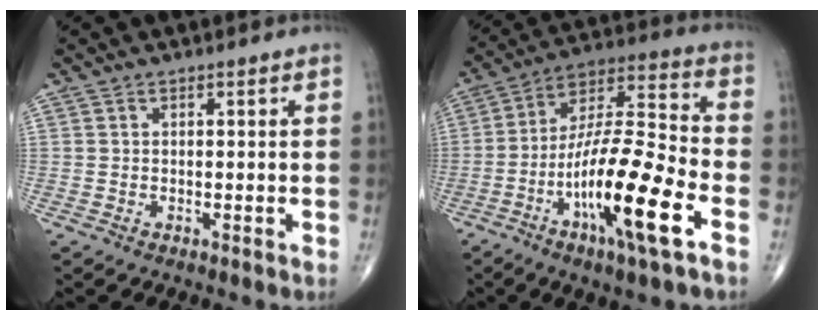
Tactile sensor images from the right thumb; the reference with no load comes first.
{"total": 20.2, "force": [-7.9, 3.7, 18.2], "torque": [-0.347, 0.038, -0.137]}